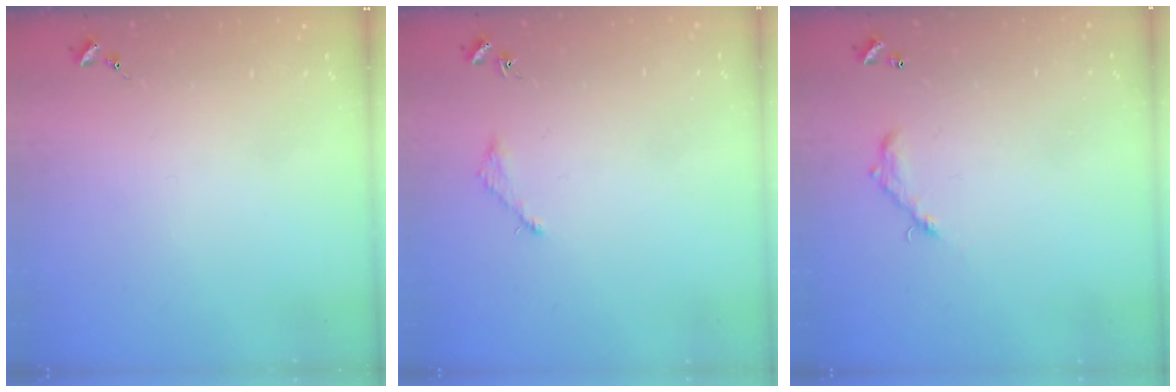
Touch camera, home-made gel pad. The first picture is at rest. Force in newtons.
{"total": 3.0, "press": 3.0, "slide": 0.4}
{"total": 5.8, "press": 5.8, "slide": 0.3}